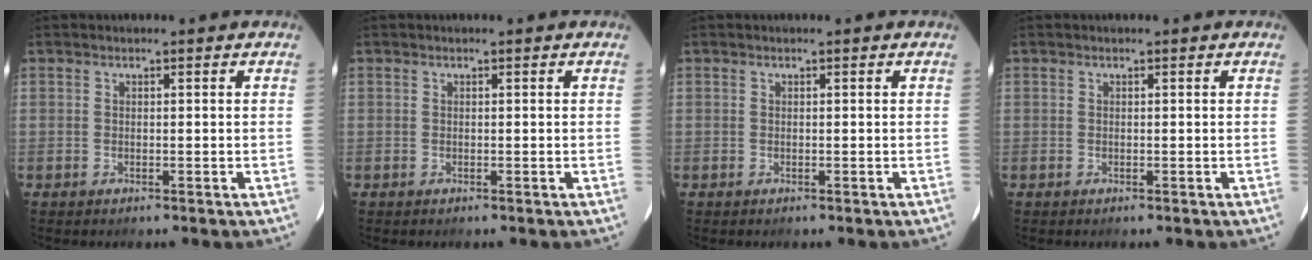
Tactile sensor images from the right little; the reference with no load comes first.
{"total": 0.0}
{"total": 0.0}
{"total": 0.0}